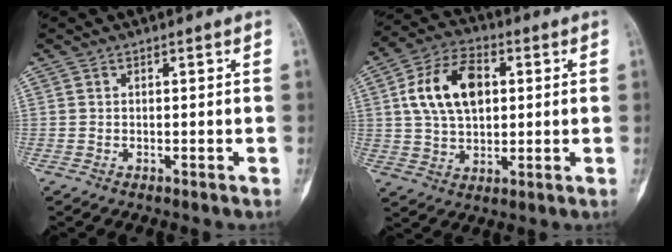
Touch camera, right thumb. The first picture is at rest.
{"total": 13.3, "force": [2.7, 8.4, 10.0], "torque": [-0.169, 0.010, 0.044]}